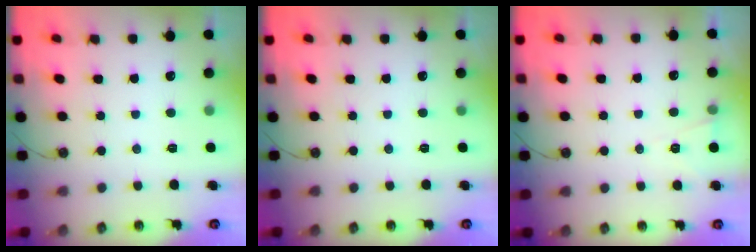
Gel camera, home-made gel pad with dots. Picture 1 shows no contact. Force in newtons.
{"total": 0.0}
{"total": 5.2, "press": 2.8, "slide": 4.3}